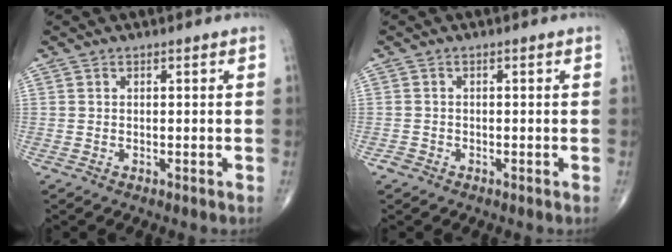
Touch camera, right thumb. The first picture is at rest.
{"total": 1.0, "force": [-0.7, 0.7, 0.1], "torque": [0.004, 0.004, -0.016]}